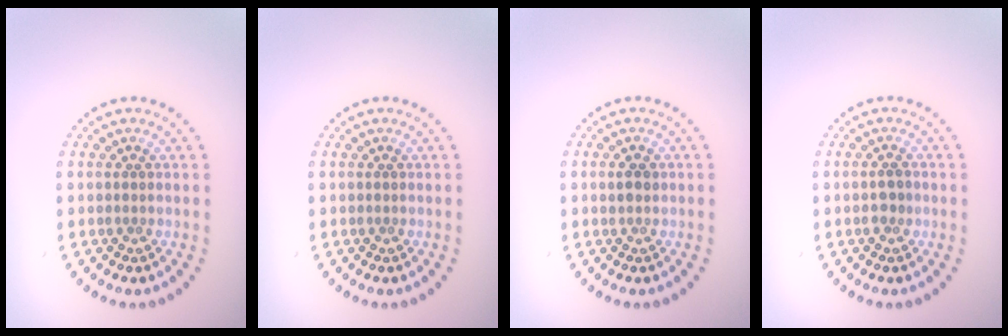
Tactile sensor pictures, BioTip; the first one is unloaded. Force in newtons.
{"total": 0.0}
{"total": 1.1, "press": 1.1, "slide": 0.2}
{"total": 1.3, "press": 1.2, "slide": 0.4}